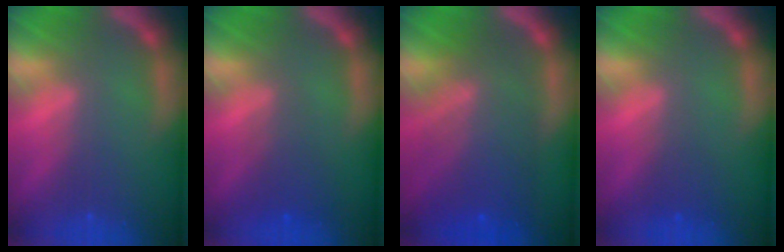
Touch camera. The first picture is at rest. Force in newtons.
{"total": 2.4}
{"total": 8.6}
{"total": 1.5}